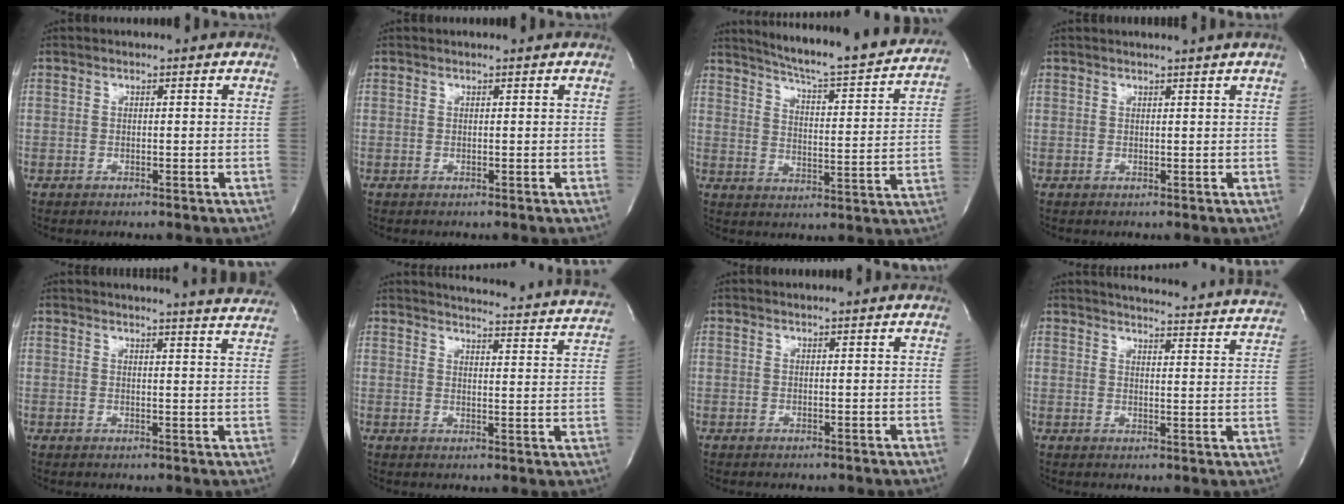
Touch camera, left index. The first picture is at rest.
{"total": 0.7, "force": [0.6, 0.0, 0.2], "torque": [-0.006, 0.002, 0.009]}
{"total": 22.0, "force": [20.2, 1.3, 8.7], "torque": [-0.132, -0.052, 0.259]}
{"total": 2.1, "force": [1.7, -0.9, 0.8], "torque": [-0.016, -0.005, 0.026]}
{"total": 16.0, "force": [15.4, -0.2, 4.3], "torque": [-0.064, -0.052, 0.171]}
{"total": 22.3, "force": [21.5, 1.4, 5.7], "torque": [-0.077, -0.077, 0.239]}
{"total": 2.1, "force": [2.0, -0.1, 0.6], "torque": [-0.010, 0.008, 0.023]}
{"total": 23.4, "force": [22.5, 1.3, 6.2], "torque": [-0.083, -0.067, 0.256]}